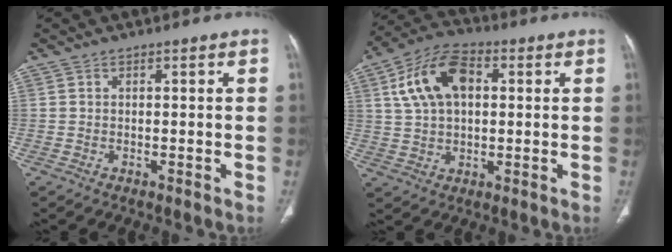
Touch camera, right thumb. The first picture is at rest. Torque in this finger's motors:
{"motor_torque": [-0.76, 0.89, 0.53, -0.28, 0.11]}